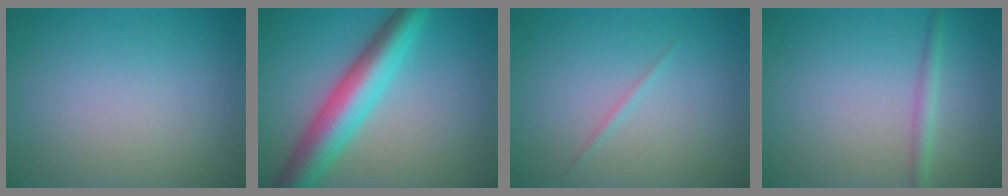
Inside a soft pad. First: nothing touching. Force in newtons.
{"total": 7.2, "press": 7.2, "slide": 0.2}
{"total": 0.6, "press": 0.6, "slide": 0.0}
{"total": 1.7, "press": 1.7, "slide": 0.0}